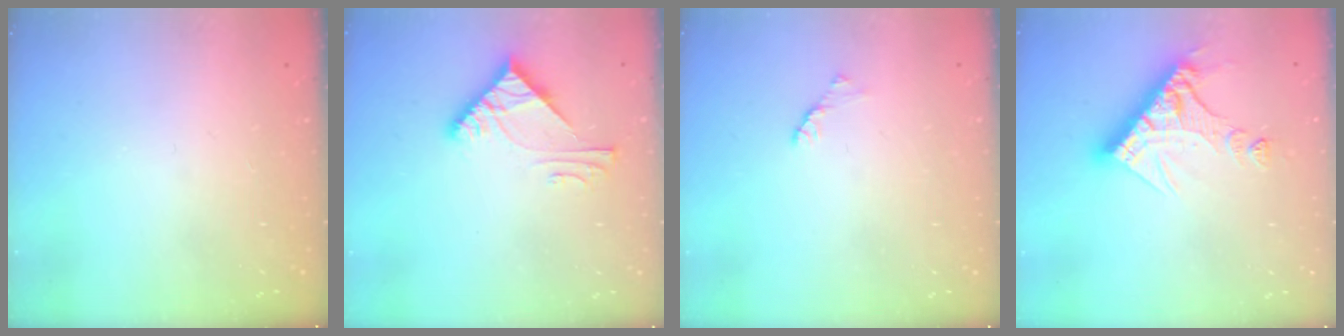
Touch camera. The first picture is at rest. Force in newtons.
{"total": 6.6, "press": 6.6, "slide": 0.5}
{"total": 1.7, "press": 1.6, "slide": 0.4}
{"total": 13.4, "press": 13.4, "slide": 1.3}